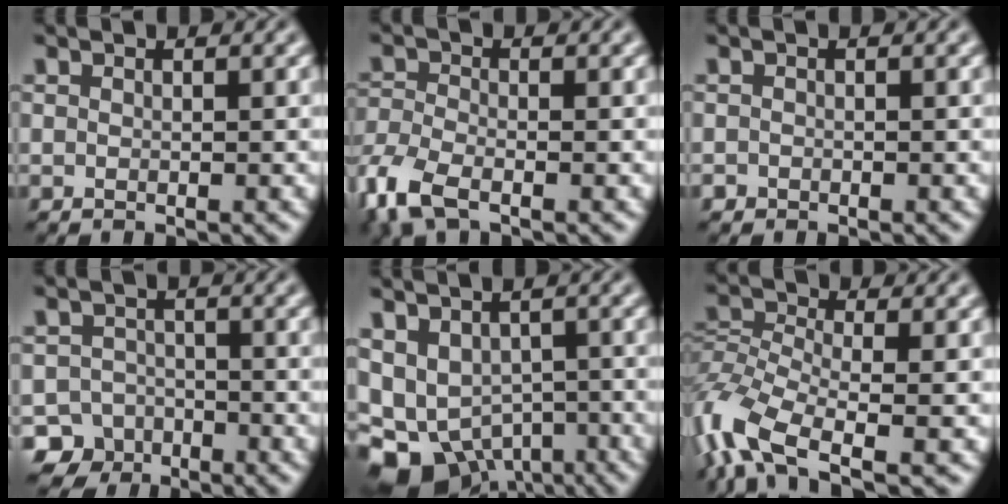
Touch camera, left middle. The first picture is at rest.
{"total": 4.7, "force": [-2.9, 2.2, 2.9], "torque": [-0.074, -0.011, -0.072]}
{"total": 0.5, "force": [-0.4, 0.4, 0.0], "torque": [0.003, -0.005, -0.007]}
{"total": 5.7, "force": [-3.8, 4.1, 0.4], "torque": [0.020, -0.007, -0.066]}
{"total": 10.2, "force": [-4.8, 7.2, 5.4], "torque": [-0.094, -0.024, -0.058]}
{"total": 8.0, "force": [-4.4, 3.7, 5.6], "torque": [-0.122, -0.005, -0.100]}